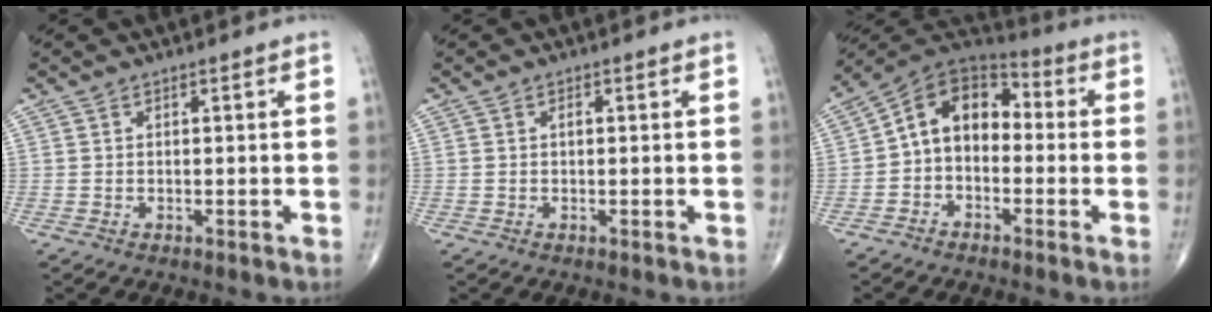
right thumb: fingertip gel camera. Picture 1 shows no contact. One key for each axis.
{"total": 0.8, "fx": 0.1, "fy": 0.5, "fz": 0.7, "tx": -0.011, "ty": 0.001, "tz": -0.001}
{"total": 11.2, "fx": -0.8, "fy": 8.0, "fz": 7.8, "tx": -0.098, "ty": 0.048, "tz": -0.034}